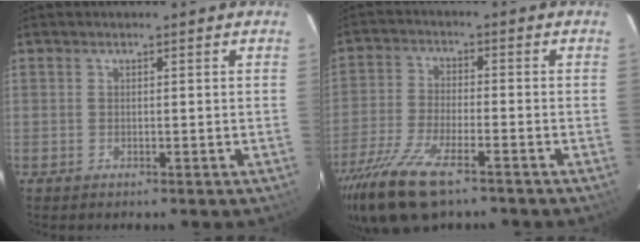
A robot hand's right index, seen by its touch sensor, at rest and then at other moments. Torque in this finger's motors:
{"motor_torque": [1.54, -0.60, 0.65, 0.19]}